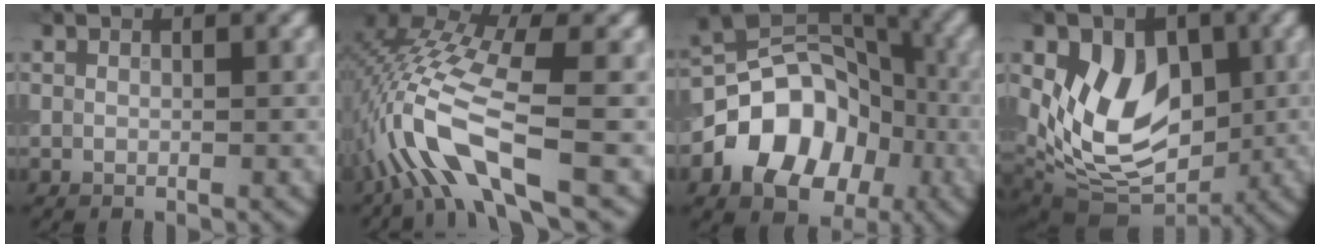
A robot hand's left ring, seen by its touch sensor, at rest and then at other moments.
{"total": 9.1, "force": [-2.8, 2.6, 8.3], "torque": [-0.177, 0.015, -0.060]}
{"total": 10.0, "force": [-3.3, 7.4, 5.9], "torque": [-0.084, 0.003, -0.067]}
{"total": 9.2, "force": [0.8, 6.5, 6.5], "torque": [-0.102, -0.014, 0.014]}